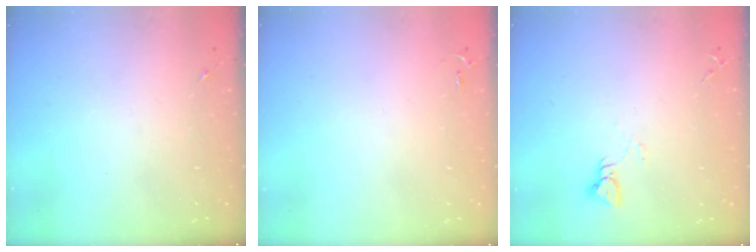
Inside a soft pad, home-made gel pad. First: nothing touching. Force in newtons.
{"total": 2.8, "press": 2.8, "slide": 0.4}
{"total": 3.8, "press": 3.8, "slide": 0.4}